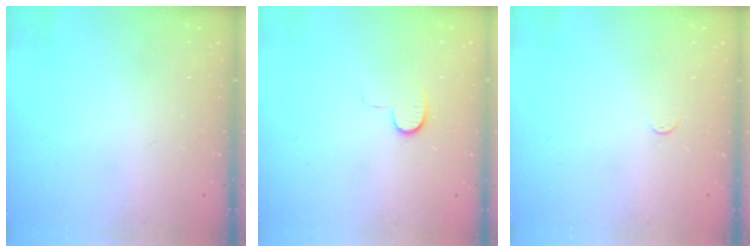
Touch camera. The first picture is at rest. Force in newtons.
{"total": 6.2, "press": 6.2, "slide": 0.6}
{"total": 2.7, "press": 2.7, "slide": 0.4}